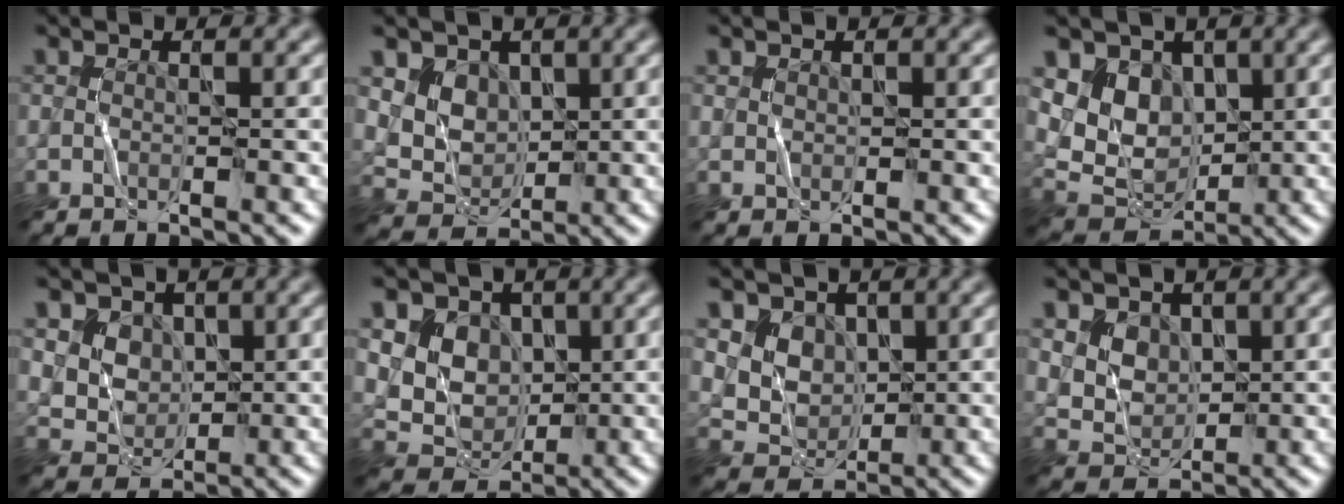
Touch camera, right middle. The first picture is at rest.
{"total": 3.6, "force": [2.0, 2.9, 0.8], "torque": [-0.036, -0.002, 0.050]}
{"total": 0.5, "force": [0.4, 0.1, -0.3], "torque": [0.005, -0.002, 0.007]}
{"total": 4.3, "force": [1.9, 3.5, 1.6], "torque": [-0.039, -0.008, 0.041]}
{"total": 3.6, "force": [2.1, 2.8, 0.8], "torque": [-0.036, 0.007, 0.043]}
{"total": 7.6, "force": [3.0, 6.3, 3.0], "torque": [-0.063, 0.028, 0.050]}
{"total": 4.5, "force": [2.3, 3.6, 1.2], "torque": [-0.040, 0.006, 0.048]}
{"total": 2.4, "force": [1.5, 1.9, 0.2], "torque": [-0.016, -0.003, 0.032]}